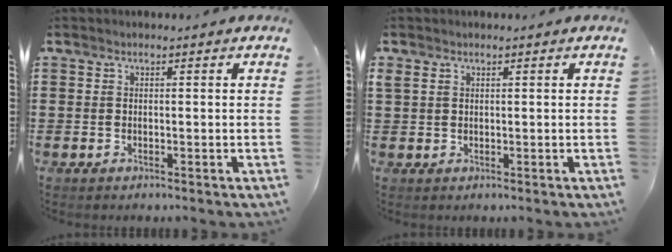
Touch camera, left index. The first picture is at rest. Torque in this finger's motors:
{"motor_torque": [1.41, -0.73, 0.58, 0.21]}